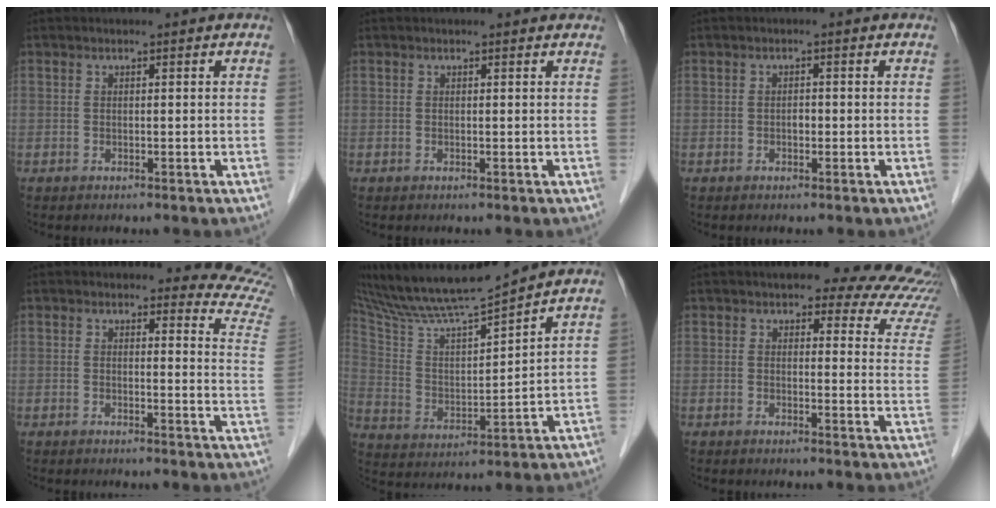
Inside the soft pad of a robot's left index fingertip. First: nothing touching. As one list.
[{"total": 1.0, "force": [0.9, 0.3, 0.2], "torque": [-0.014, 0.002, 0.003]}, {"total": 1.0, "force": [-0.6, 0.5, 0.6], "torque": [-0.008, -0.001, -0.011]}, {"total": 8.7, "force": [8.6, 0.4, 0.2], "torque": [0.022, -0.099, 0.052]}, {"total": 13.9, "force": [12.9, -1.3, 5.1], "torque": [-0.104, -0.006, 0.236]}, {"total": 13.8, "force": [12.3, 3.5, 5.2], "torque": [-0.026, -0.031, 0.102]}]